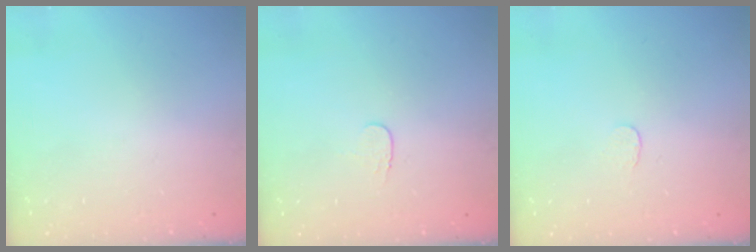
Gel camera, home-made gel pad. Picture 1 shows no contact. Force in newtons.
{"total": 3.4, "press": 3.4, "slide": 0.4}
{"total": 3.0, "press": 3.0, "slide": 0.2}